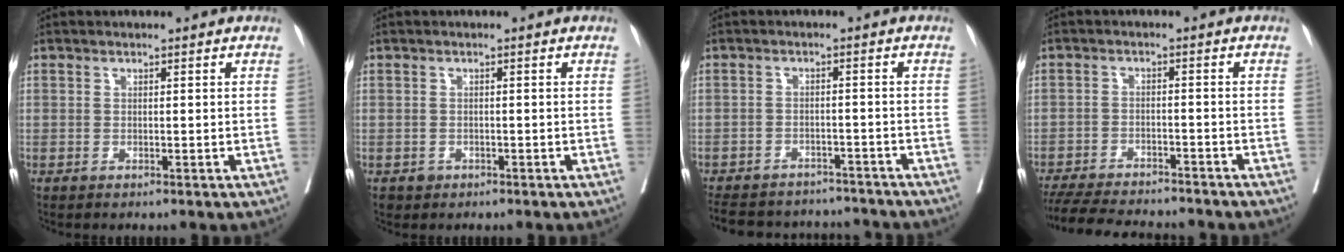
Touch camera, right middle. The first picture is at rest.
{"total": 1.3, "force": [-0.6, 1.1, 0.2], "torque": [-0.003, 0.003, -0.007]}
{"total": 16.1, "force": [-14.6, 5.1, 4.4], "torque": [-0.108, 0.004, -0.190]}
{"total": 15.1, "force": [-13.6, 2.7, 6.1], "torque": [-0.119, -0.021, -0.192]}